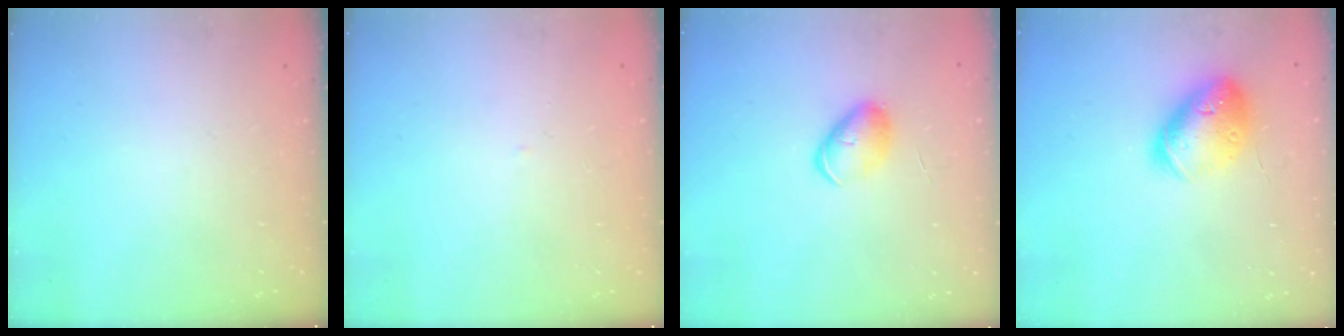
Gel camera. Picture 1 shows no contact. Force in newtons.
{"total": 1.6, "press": 1.6, "slide": 0.3}
{"total": 7.6, "press": 7.6, "slide": 0.6}
{"total": 17.1, "press": 16.9, "slide": 2.7}